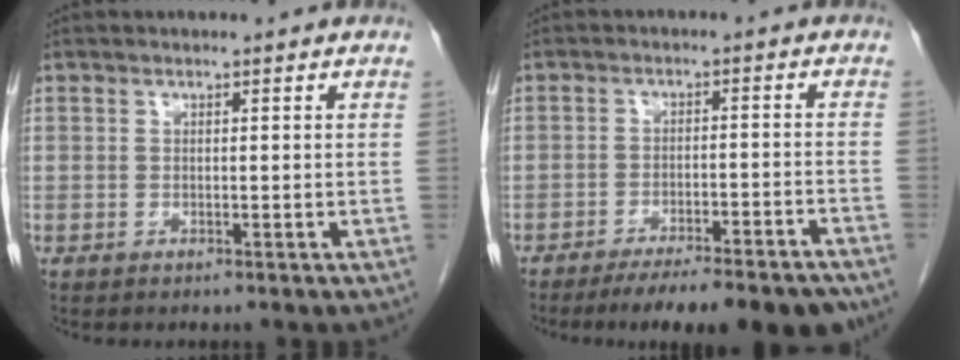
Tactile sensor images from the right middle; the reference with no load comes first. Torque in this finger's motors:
{"motor_torque": [1.20, -0.94, 0.24, 0.13]}